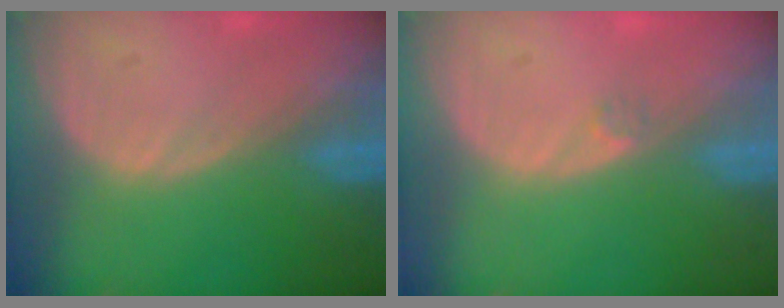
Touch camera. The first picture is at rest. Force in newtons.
{"total": 0.8, "press": 0.7, "slide": 0.4}